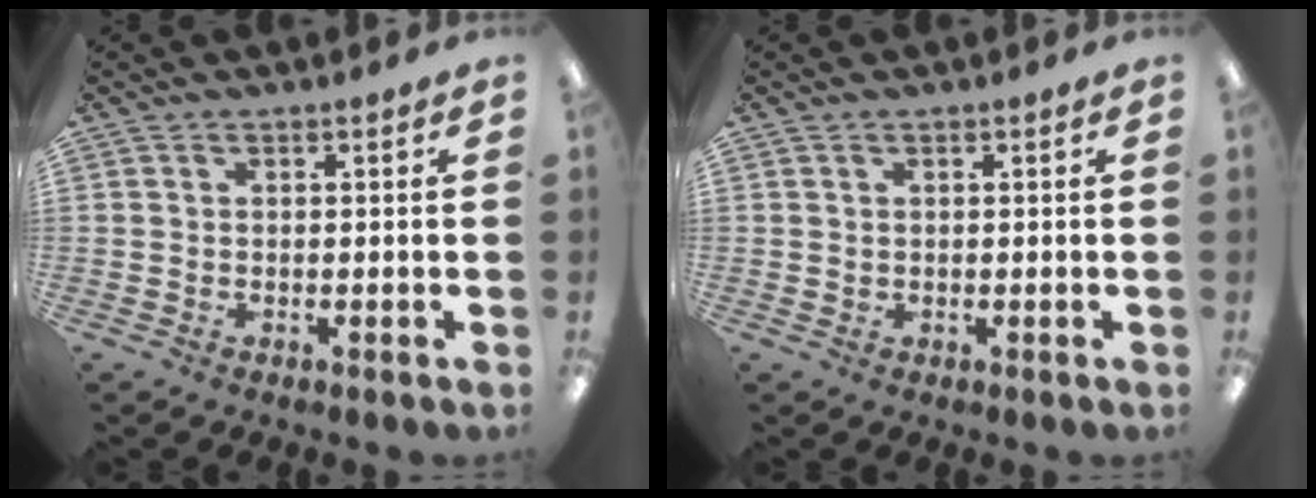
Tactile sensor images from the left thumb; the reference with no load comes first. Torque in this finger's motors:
{"motor_torque": [-0.16, 0.23, 0.16, -0.23, 0.00]}